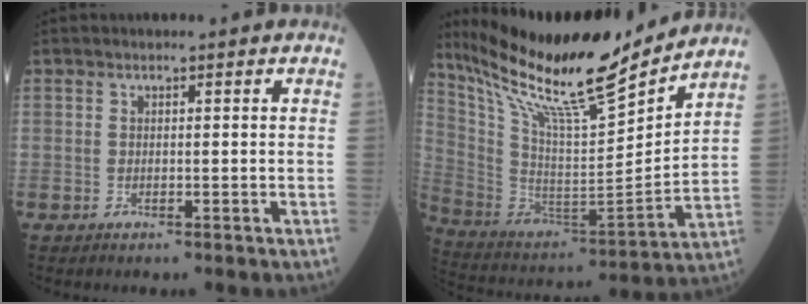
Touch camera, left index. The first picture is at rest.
{"total": 23.1, "force": [19.2, 1.9, 12.7], "torque": [-0.229, -0.017, 0.336]}